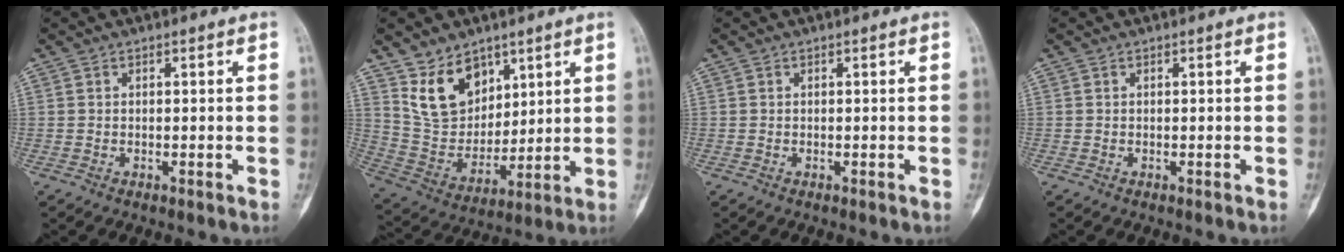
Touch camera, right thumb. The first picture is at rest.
{"total": 12.8, "force": [7.7, 8.5, 5.7], "torque": [-0.067, -0.049, 0.160]}
{"total": 0.0}
{"total": 0.0}